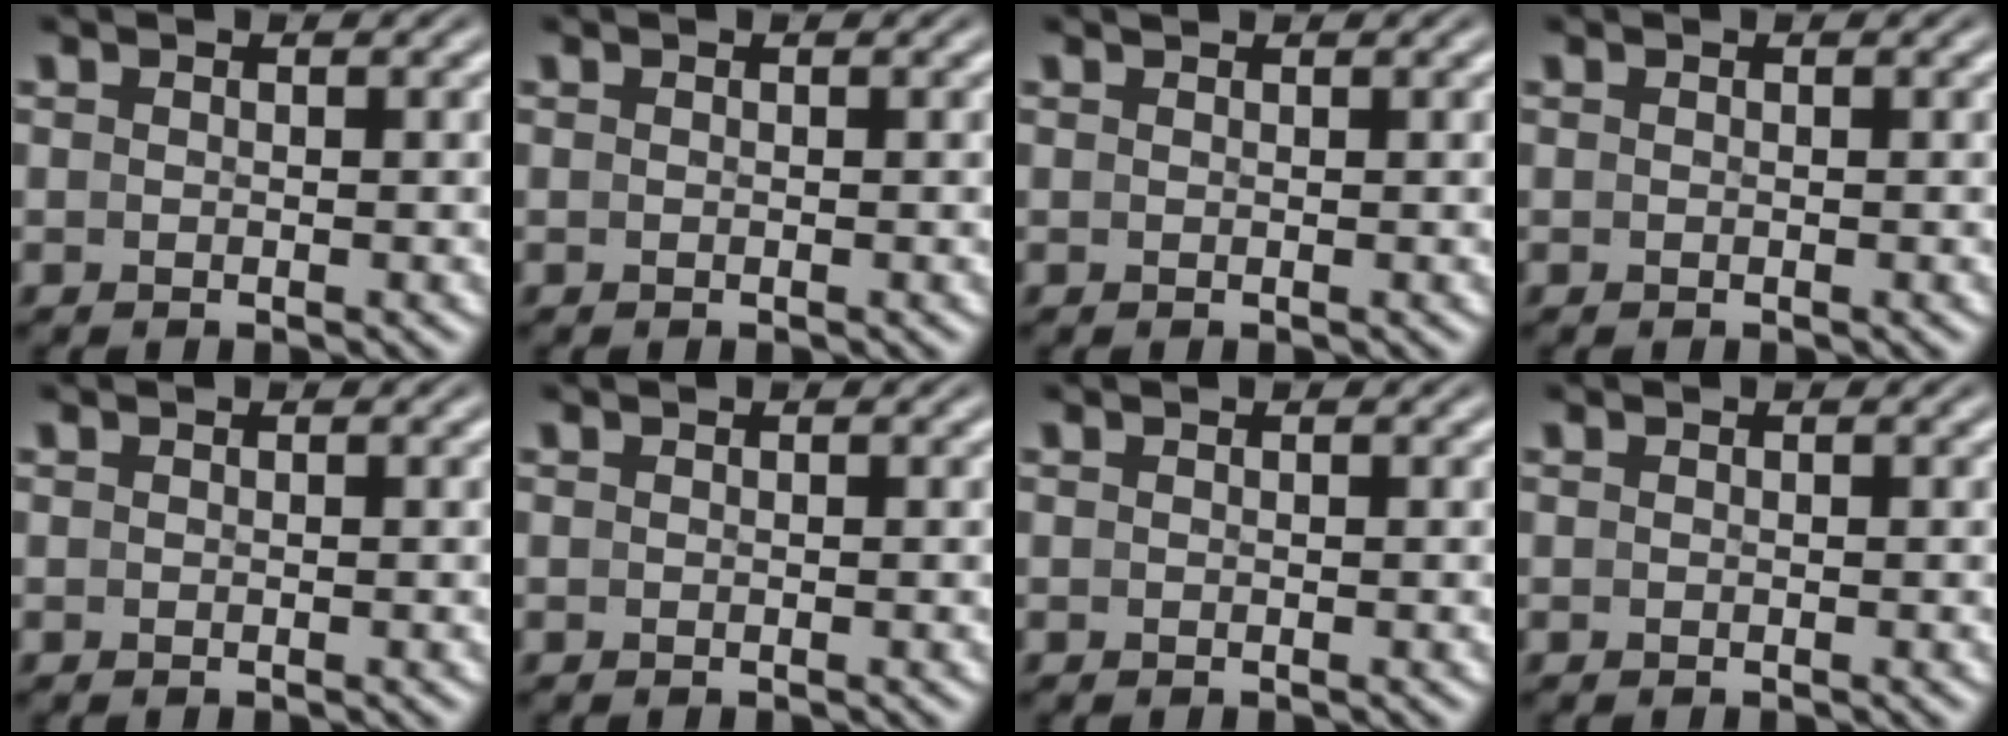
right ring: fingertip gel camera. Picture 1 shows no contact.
{"total": 0.0}
{"total": 0.6, "force": [0.4, -0.5, -0.1], "torque": [0.006, -0.002, 0.010]}
{"total": 0.0}
{"total": 0.0}
{"total": 0.0}
{"total": 0.0}
{"total": 0.0}